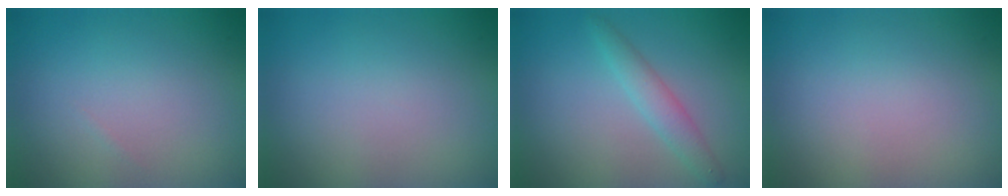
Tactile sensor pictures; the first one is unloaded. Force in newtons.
{"total": 0.0}
{"total": 2.1, "press": 2.1, "slide": 0.0}
{"total": 0.0}